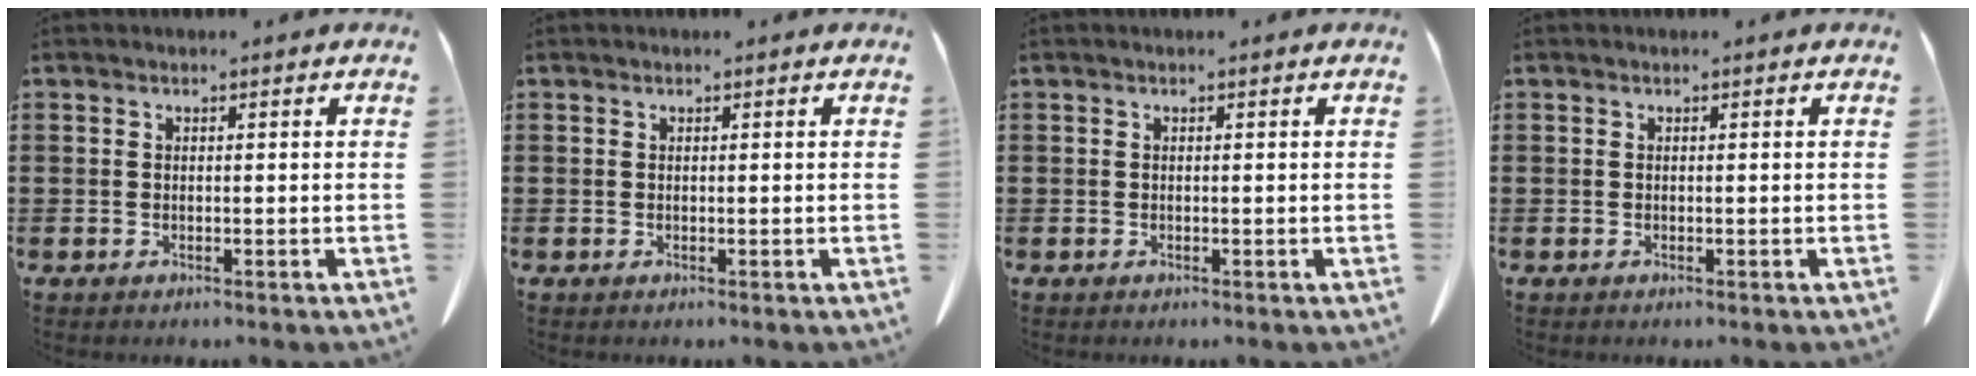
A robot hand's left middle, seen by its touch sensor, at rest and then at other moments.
{"total": 0.0}
{"total": 0.0}
{"total": 0.0}